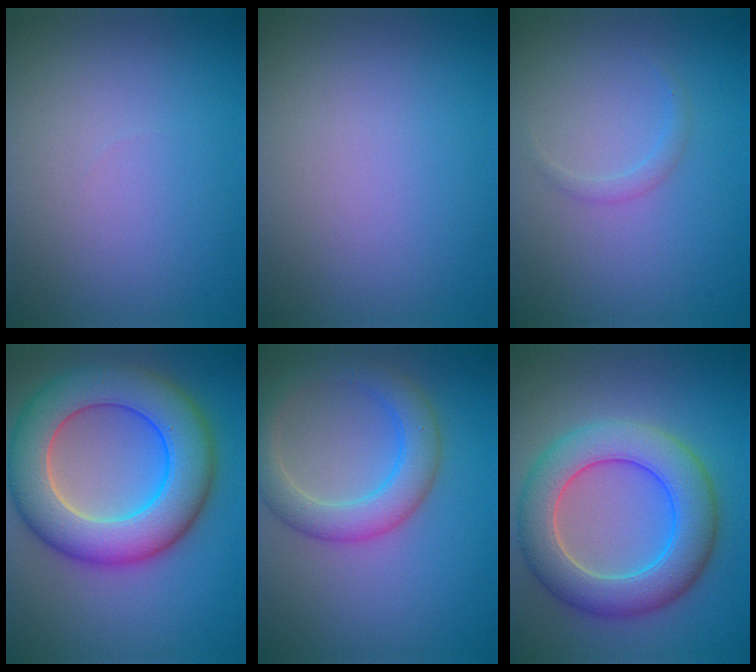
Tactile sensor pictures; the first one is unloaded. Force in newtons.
{"total": 0.0}
{"total": 0.9, "press": 0.9, "slide": 0.1}
{"total": 10.9, "press": 10.9, "slide": 0.4}
{"total": 4.6, "press": 4.6, "slide": 0.2}
{"total": 8.0, "press": 8.0, "slide": 0.4}